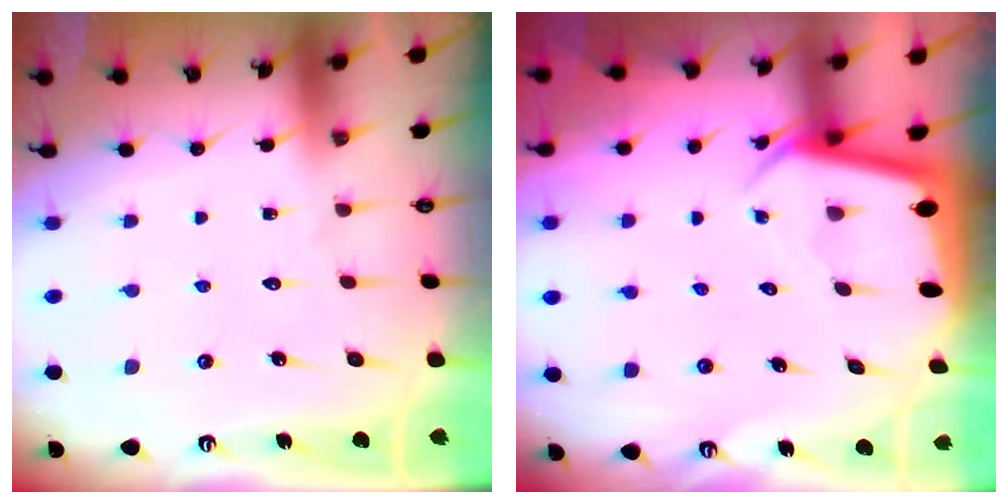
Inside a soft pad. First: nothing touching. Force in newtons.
{"total": 2.4, "press": 2.4, "slide": 0.1}